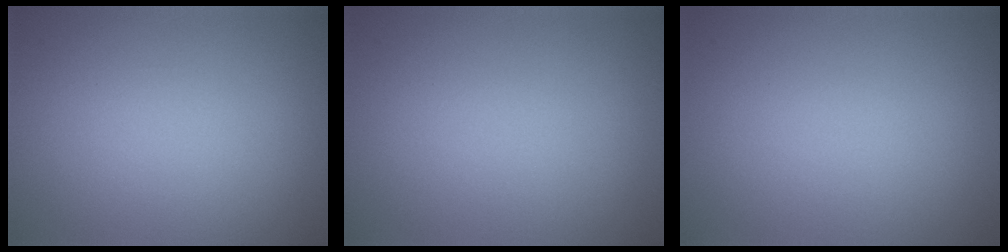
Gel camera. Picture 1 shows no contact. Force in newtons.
{"total": 0.0}
{"total": 0.0}